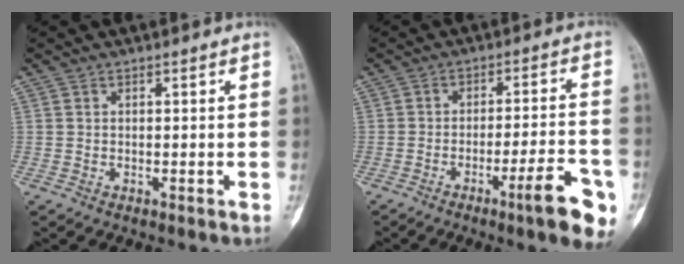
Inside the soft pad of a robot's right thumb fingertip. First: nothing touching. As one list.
[{"total": 11.3, "force": [-5.6, 1.7, 9.7], "torque": [-0.122, 0.021, -0.077]}]